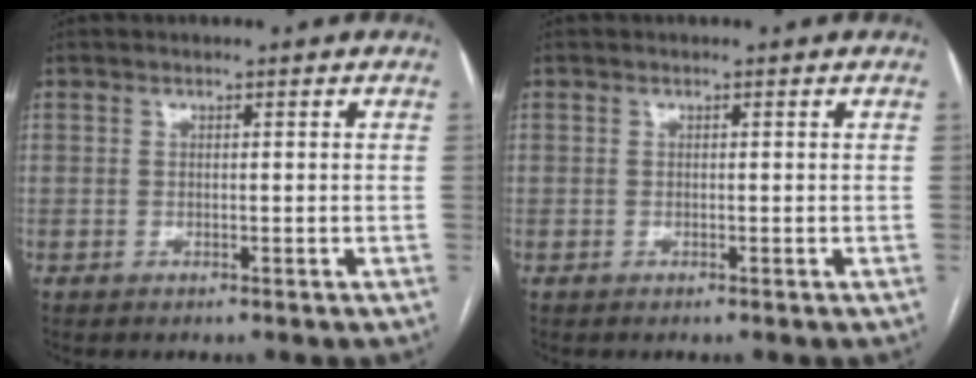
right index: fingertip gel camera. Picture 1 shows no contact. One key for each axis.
{"total": 0.0}